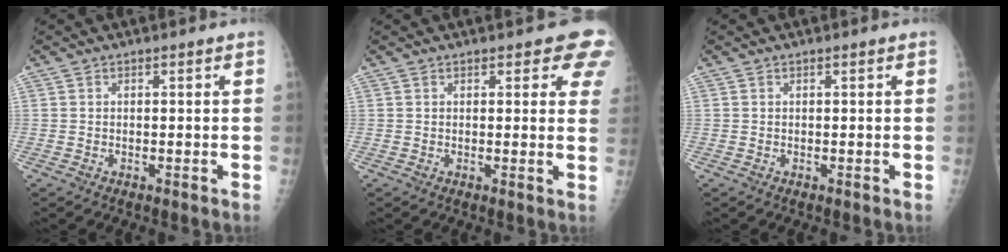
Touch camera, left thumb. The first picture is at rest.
{"total": 6.0, "force": [4.4, 2.5, 3.3], "torque": [0.002, -0.016, 0.034]}
{"total": 0.0}